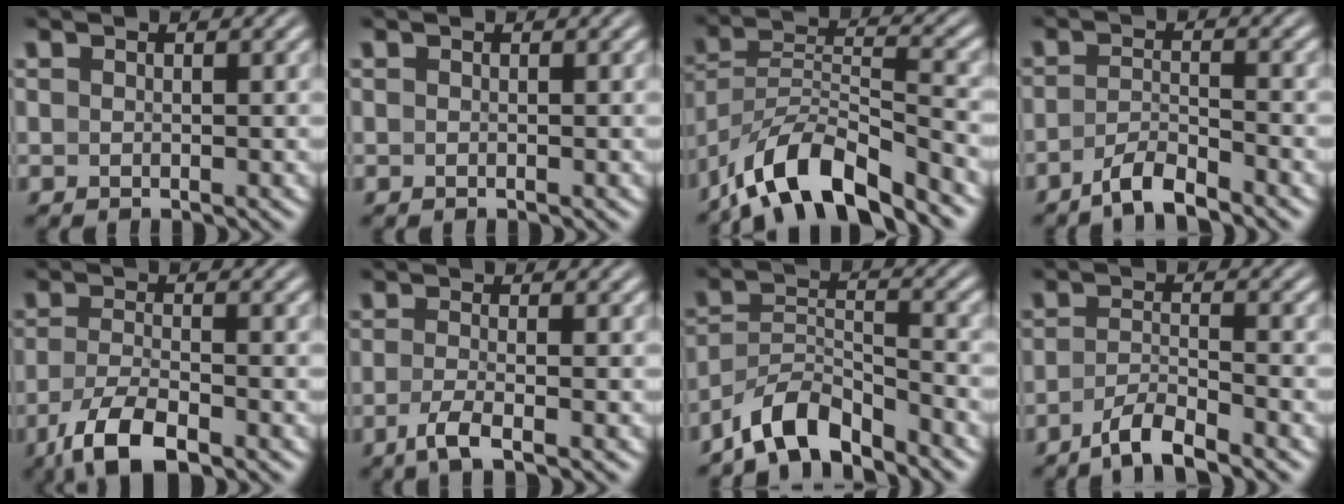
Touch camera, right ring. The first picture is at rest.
{"total": 0.0}
{"total": 7.8, "force": [-5.3, 3.6, 4.5], "torque": [-0.099, -0.036, -0.070]}
{"total": 3.2, "force": [-2.8, 0.7, 1.4], "torque": [-0.025, -0.005, -0.047]}
{"total": 5.2, "force": [-3.4, 1.7, 3.6], "torque": [-0.072, -0.018, -0.044]}
{"total": 2.8, "force": [-2.0, 0.0, 2.0], "torque": [-0.045, -0.013, -0.029]}
{"total": 5.8, "force": [-4.6, 2.3, 2.6], "torque": [-0.044, -0.010, -0.077]}
{"total": 3.5, "force": [-2.8, 0.9, 1.8], "torque": [-0.032, -0.006, -0.046]}